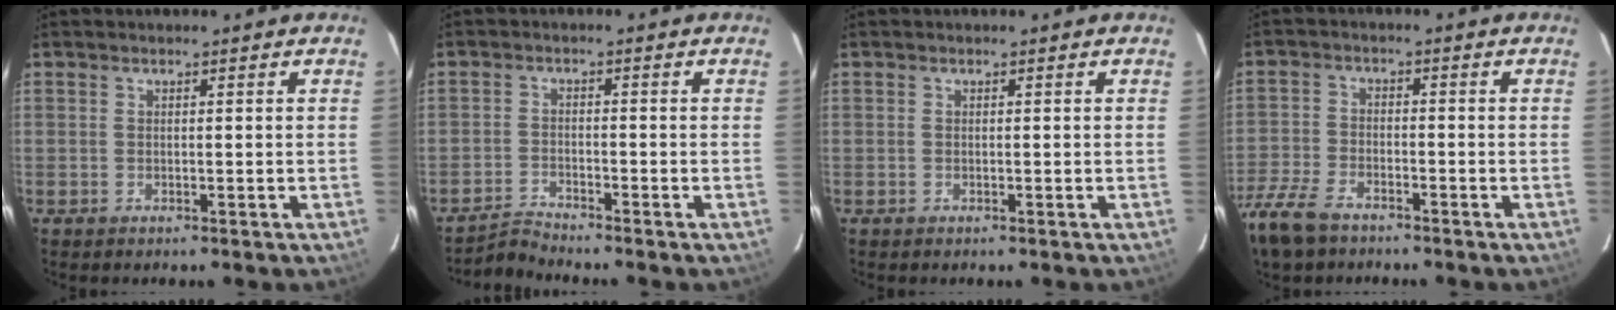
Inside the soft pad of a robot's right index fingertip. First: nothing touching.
{"total": 2.9, "force": [-2.8, -0.6, -0.3], "torque": [-0.008, 0.002, -0.059]}
{"total": 0.0}
{"total": 9.6, "force": [-7.1, 4.4, 4.7], "torque": [-0.130, -0.013, -0.146]}